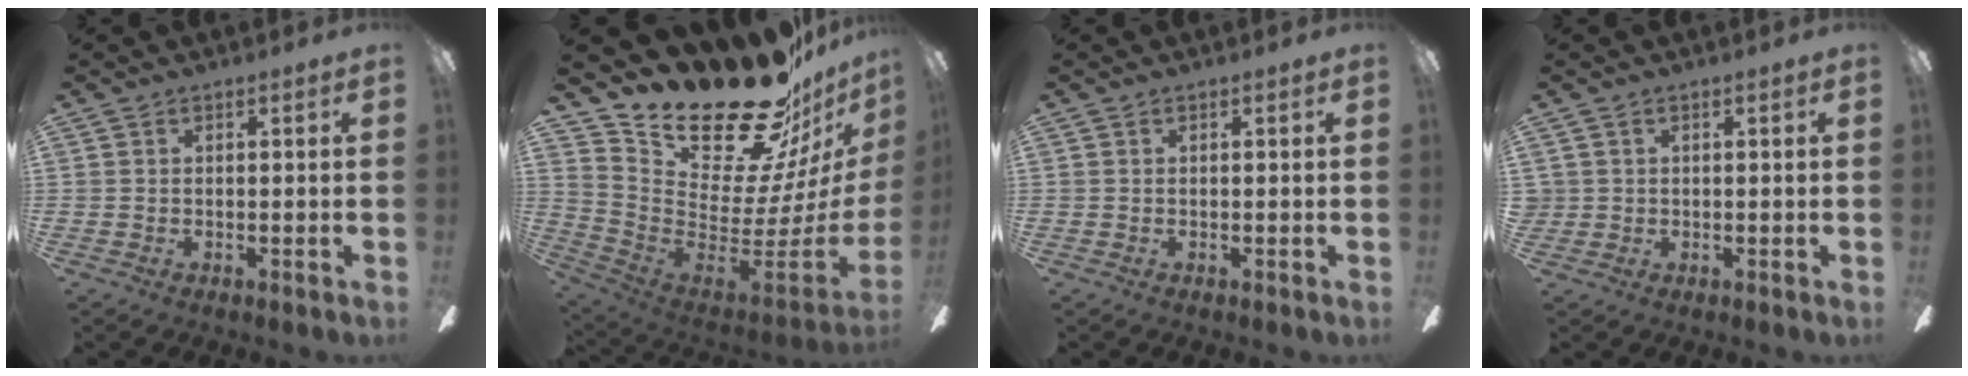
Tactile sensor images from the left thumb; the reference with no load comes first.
{"total": 24.6, "force": [20.2, 8.5, 11.2], "torque": [-0.148, -0.179, 0.371]}
{"total": 0.0}
{"total": 1.6, "force": [0.5, 1.5, 0.2], "torque": [-0.005, 0.004, 0.009]}